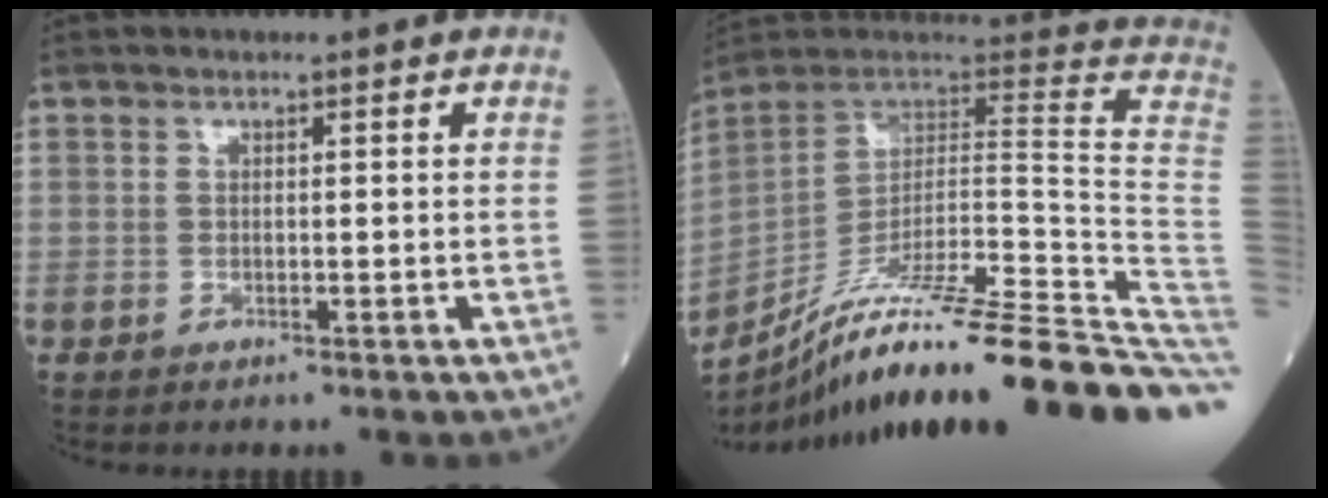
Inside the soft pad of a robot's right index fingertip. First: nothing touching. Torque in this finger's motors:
{"motor_torque": [-0.01, -2.07, 0.01, -0.01]}